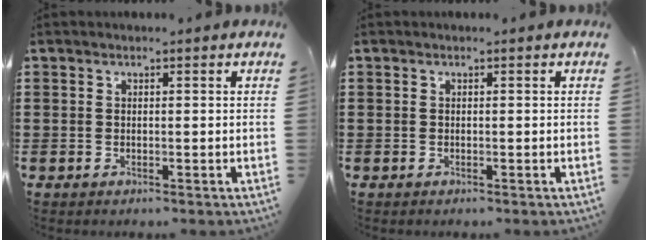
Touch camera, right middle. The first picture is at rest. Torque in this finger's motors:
{"motor_torque": [-2.04, -0.09, 0.01, 0.02]}